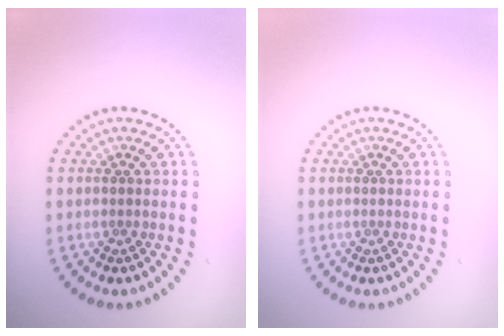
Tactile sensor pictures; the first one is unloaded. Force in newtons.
{"total": 0.0}